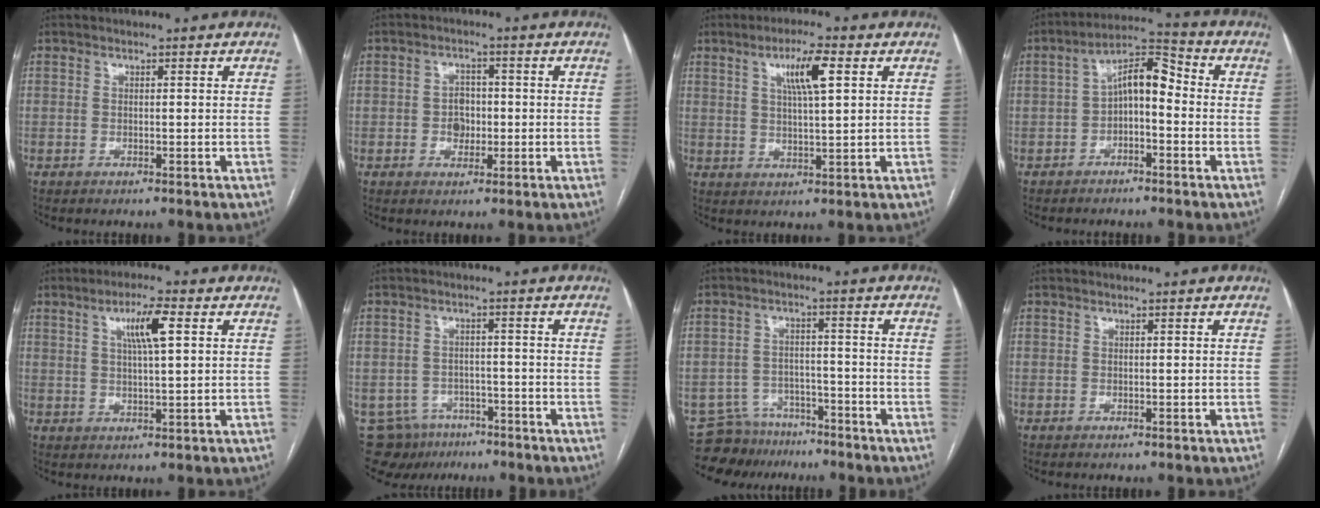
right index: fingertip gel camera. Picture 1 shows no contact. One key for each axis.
{"total": 3.4, "fx": -0.5, "fy": 2.7, "fz": 2.0, "tx": -0.027, "ty": 0.008, "tz": -0.007}
{"total": 6.6, "fx": 2.6, "fy": 0.7, "fz": 6.0, "tx": -0.108, "ty": 0.006, "tz": 0.045}
{"total": 7.5, "fx": -0.8, "fy": 3.2, "fz": 6.7, "tx": -0.116, "ty": 0.039, "tz": -0.018}
{"total": 6.1, "fx": 2.2, "fy": 0.5, "fz": 5.6, "tx": -0.101, "ty": 0.005, "tz": 0.038}
{"total": 9.1, "fx": -6.3, "fy": 6.4, "fz": 1.5, "tx": -0.031, "ty": 0.009, "tz": -0.085}
{"total": 8.1, "fx": -7.1, "fy": 3.9, "fz": -0.2, "tx": 0.004, "ty": 0.021, "tz": -0.114}
{"total": 0.0}